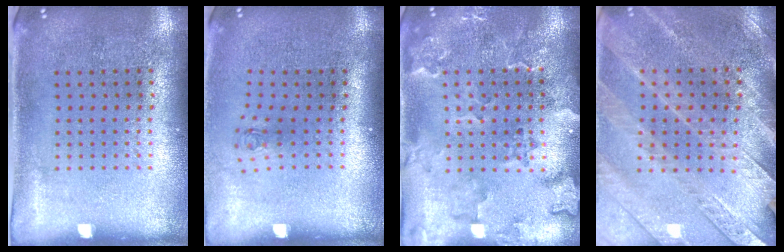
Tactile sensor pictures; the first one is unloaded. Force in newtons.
{"total": 0.7, "press": 0.3, "slide": 0.7}
{"total": 2.3, "press": 2.1, "slide": 0.8}
{"total": 2.8, "press": 2.7, "slide": 0.6}